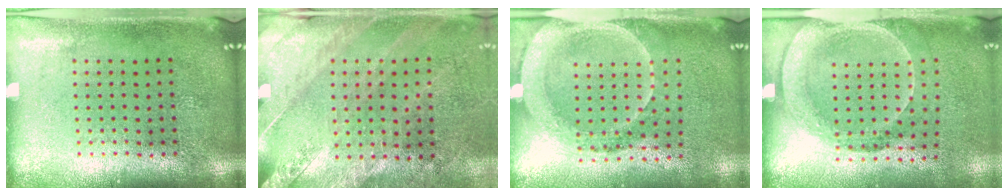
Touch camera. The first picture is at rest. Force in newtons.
{"total": 2.5, "press": 2.3, "slide": 1.0}
{"total": 1.8, "press": 1.7, "slide": 0.7}
{"total": 1.7, "press": 1.3, "slide": 1.1}